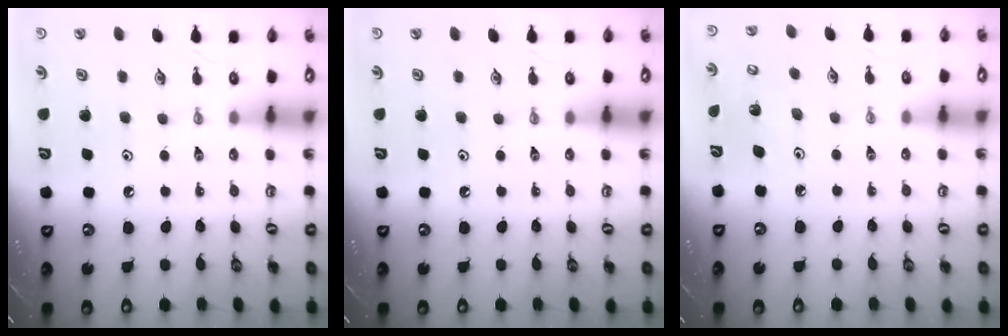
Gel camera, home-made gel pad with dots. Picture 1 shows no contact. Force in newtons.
{"total": 0.0}
{"total": 3.7, "press": 3.7, "slide": 0.4}